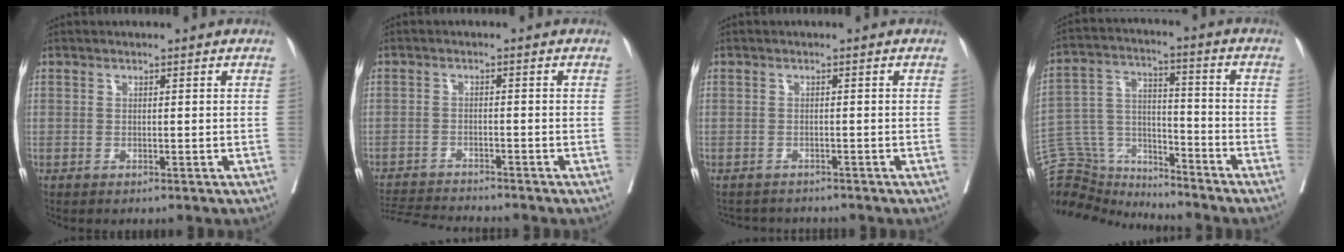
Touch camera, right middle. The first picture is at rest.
{"total": 7.3, "force": [-7.1, -0.6, 1.4], "torque": [-0.026, -0.012, -0.121]}
{"total": 3.4, "force": [-3.2, 1.3, 0.1], "torque": [-0.006, 0.001, -0.042]}
{"total": 13.2, "force": [-12.5, 4.0, 1.2], "torque": [-0.037, 0.061, -0.218]}